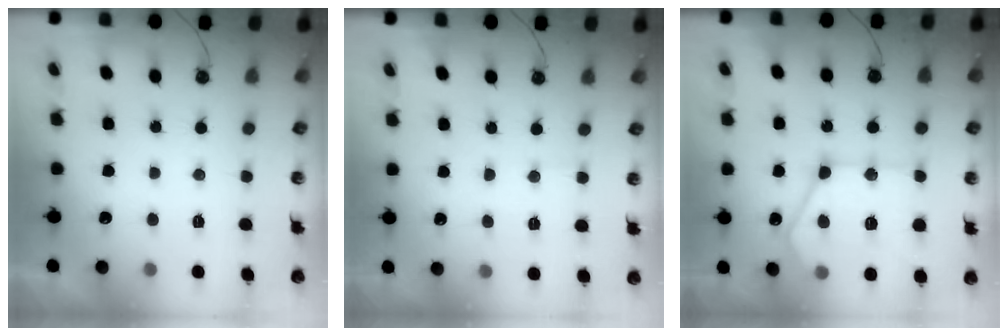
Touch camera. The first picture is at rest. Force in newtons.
{"total": 5.2, "press": 5.1, "slide": 0.7}
{"total": 19.4, "press": 19.3, "slide": 1.7}